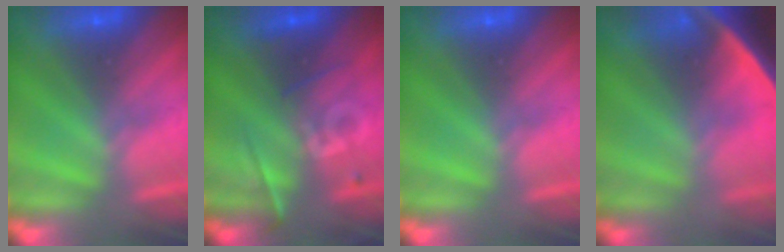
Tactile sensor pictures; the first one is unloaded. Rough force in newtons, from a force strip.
{"total": 2.3}
{"total": 0.0}
{"total": 7.8}